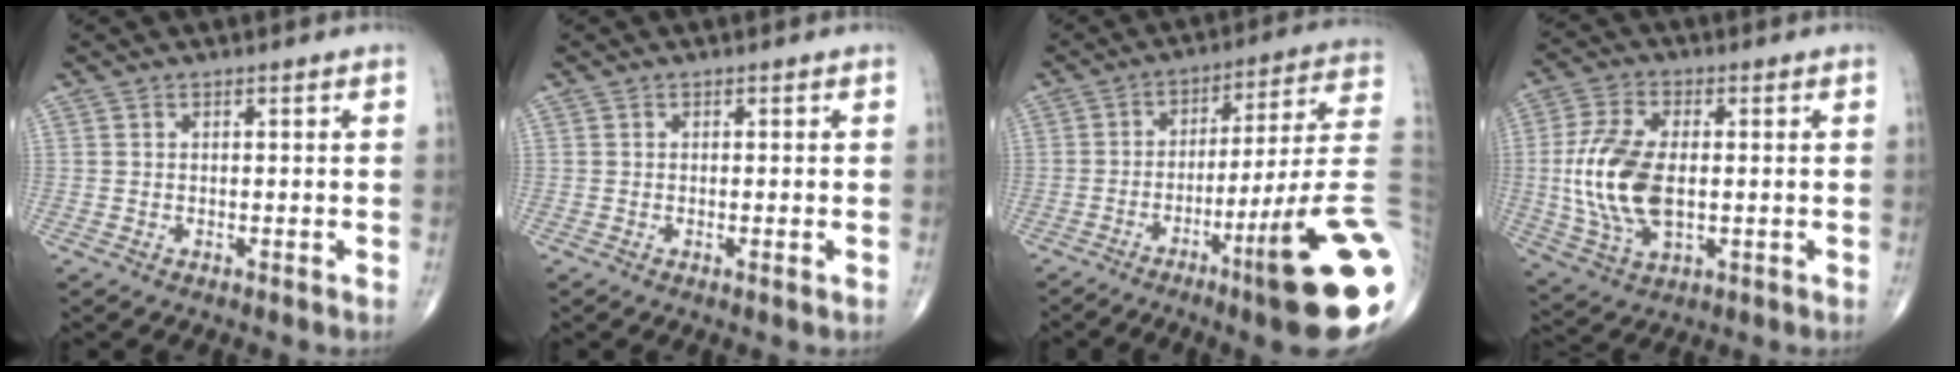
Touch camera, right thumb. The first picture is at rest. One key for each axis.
{"total": 0.9, "fx": -0.2, "fy": 0.0, "fz": 0.9, "tx": -0.014, "ty": -0.003, "tz": -0.003}
{"total": 21.7, "fx": -7.6, "fy": 1.0, "fz": 20.3, "tx": -0.234, "ty": 0.029, "tz": -0.113}
{"total": 14.5, "fx": -0.3, "fy": 7.8, "fz": 12.2, "tx": -0.258, "ty": -0.002, "tz": -0.002}